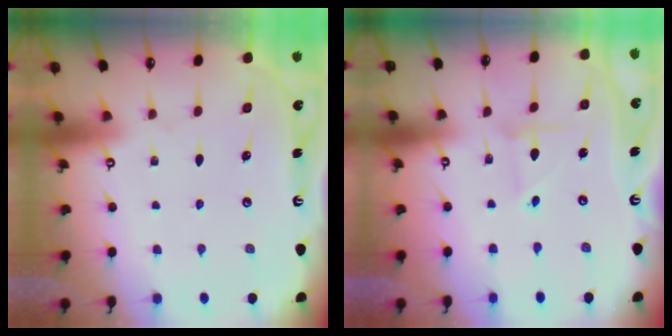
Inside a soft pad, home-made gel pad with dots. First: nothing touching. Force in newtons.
{"total": 2.1, "press": 2.1, "slide": 0.1}